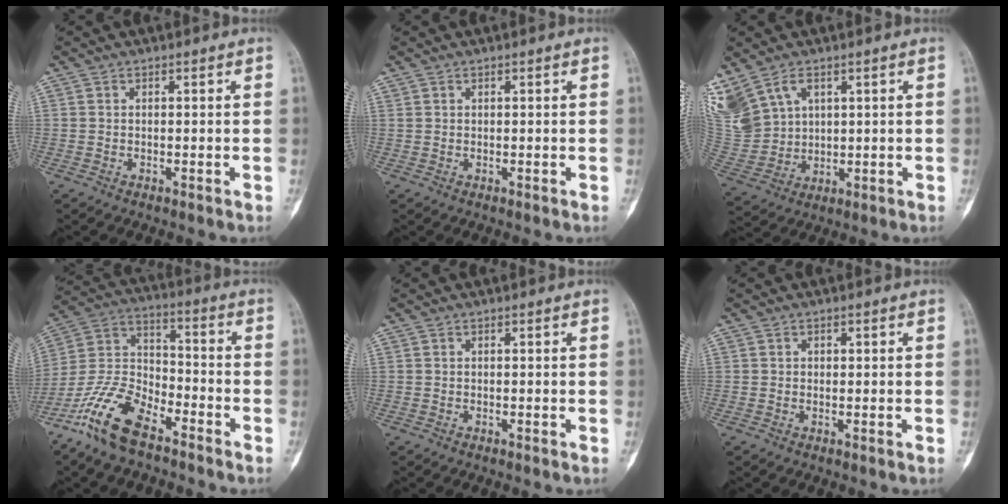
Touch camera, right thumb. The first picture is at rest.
{"total": 0.0}
{"total": 15.8, "force": [7.1, 11.1, 8.7], "torque": [-0.218, 0.002, 0.168]}
{"total": 14.3, "force": [-9.7, 6.1, 8.5], "torque": [-0.169, 0.055, -0.198]}
{"total": 0.0}
{"total": 0.6, "force": [0.1, 0.5, 0.3], "torque": [0.001, 0.001, 0.001]}